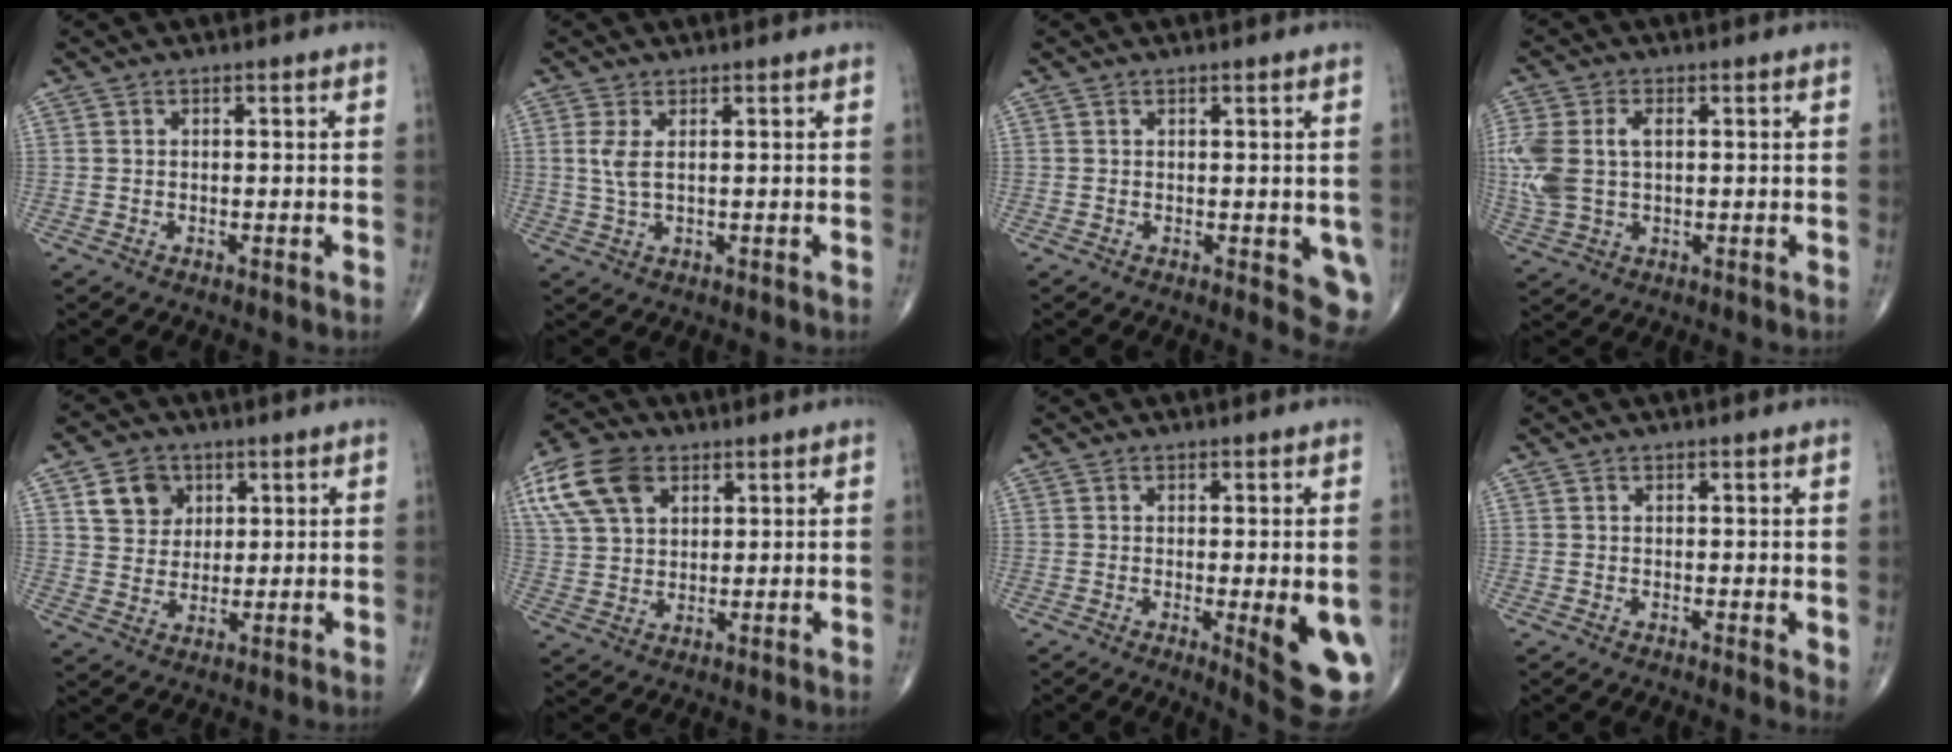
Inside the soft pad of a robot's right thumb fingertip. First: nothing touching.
{"total": 2.9, "force": [0.7, 0.8, 2.7], "torque": [-0.075, -0.006, 0.020]}
{"total": 5.2, "force": [-0.5, 2.2, 4.7], "torque": [-0.032, -0.007, -0.005]}
{"total": 10.7, "force": [1.1, 6.7, 8.2], "torque": [-0.210, 0.012, 0.028]}
{"total": 7.5, "force": [3.2, 6.2, 2.8], "torque": [-0.019, -0.013, 0.056]}
{"total": 14.3, "force": [6.4, 9.3, 8.8], "torque": [-0.180, 0.000, 0.122]}
{"total": 10.4, "force": [-2.1, 2.4, 9.9], "torque": [-0.121, -0.022, -0.023]}
{"total": 2.1, "force": [0.6, 0.8, 1.9], "torque": [-0.027, -0.009, 0.008]}